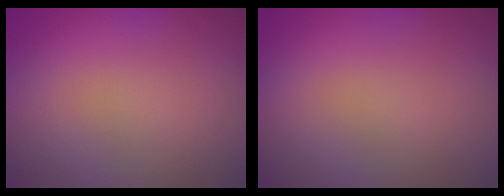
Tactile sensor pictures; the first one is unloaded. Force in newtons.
{"total": 0.0}